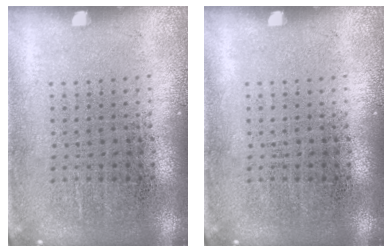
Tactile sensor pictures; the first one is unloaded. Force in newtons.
{"total": 0.0}